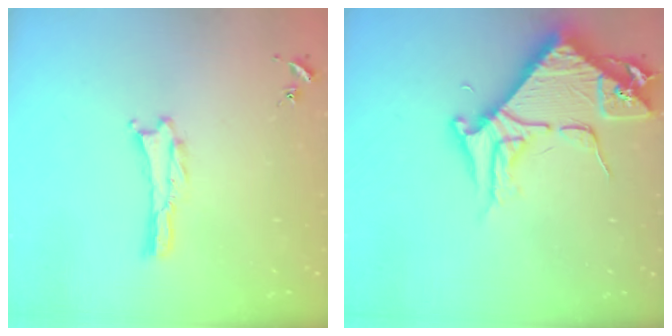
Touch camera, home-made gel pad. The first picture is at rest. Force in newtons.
{"total": 8.3, "press": 8.2, "slide": 0.9}